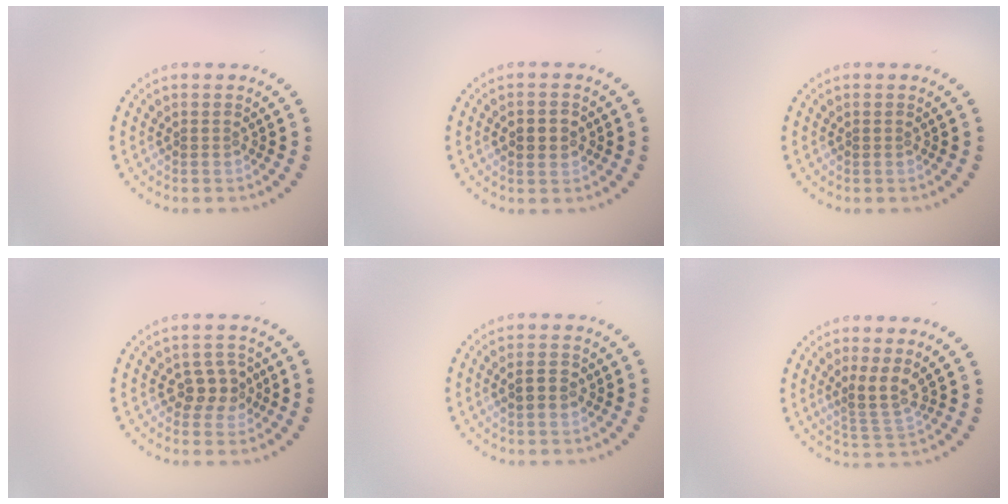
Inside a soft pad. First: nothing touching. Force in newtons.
{"total": 2.9, "press": 2.9, "slide": 0.2}
{"total": 0.0}
{"total": 2.7, "press": 2.6, "slide": 0.7}
{"total": 1.8, "press": 1.8, "slide": 0.1}
{"total": 2.8, "press": 1.9, "slide": 2.0}